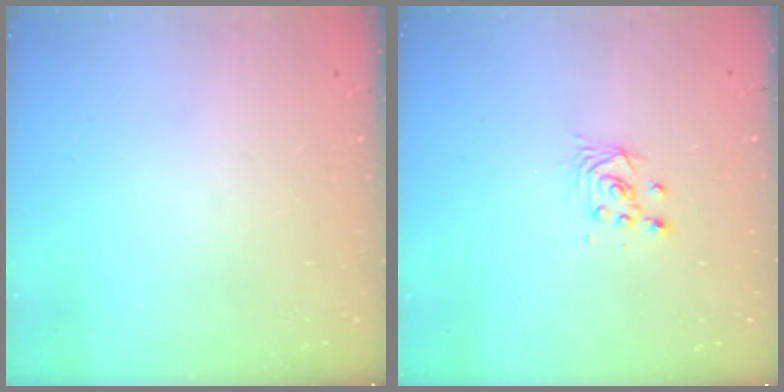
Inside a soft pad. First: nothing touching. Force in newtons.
{"total": 2.6, "press": 2.6, "slide": 0.1}